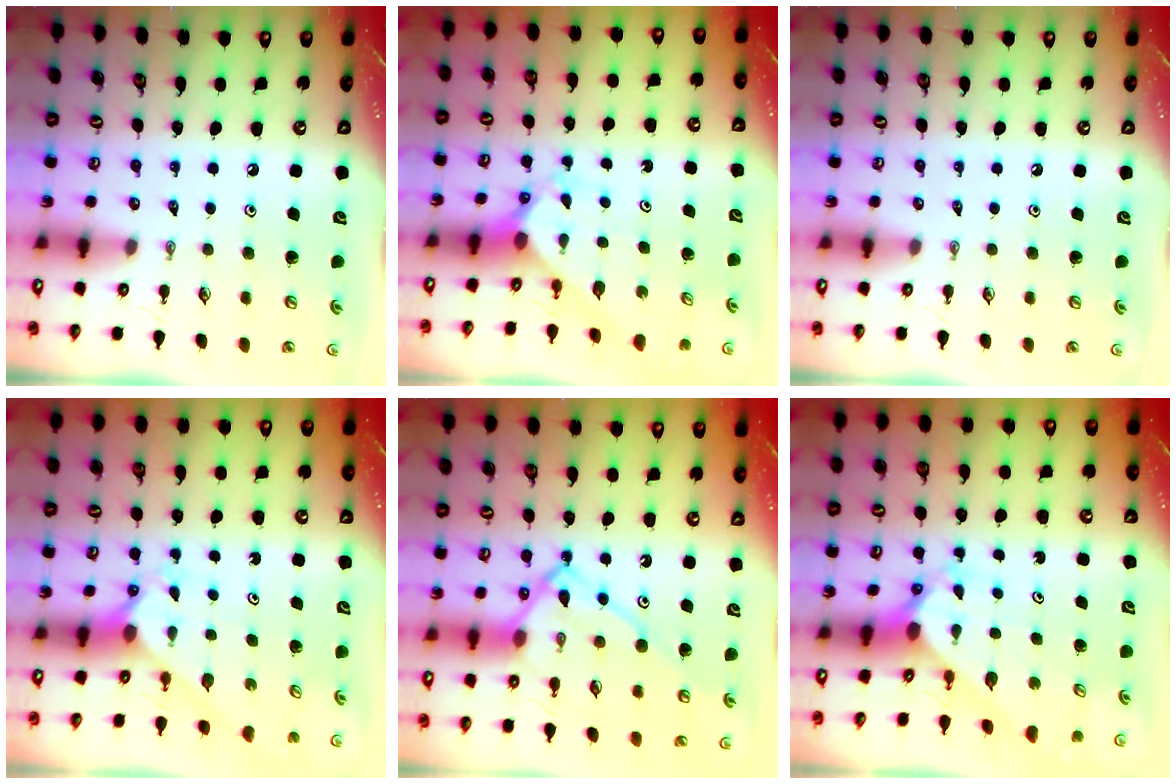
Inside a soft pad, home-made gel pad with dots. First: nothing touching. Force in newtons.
{"total": 2.5, "press": 2.5, "slide": 0.2}
{"total": 0.0}
{"total": 1.9, "press": 1.9, "slide": 0.2}
{"total": 15.3, "press": 15.2, "slide": 1.5}
{"total": 2.2, "press": 2.2, "slide": 0.2}